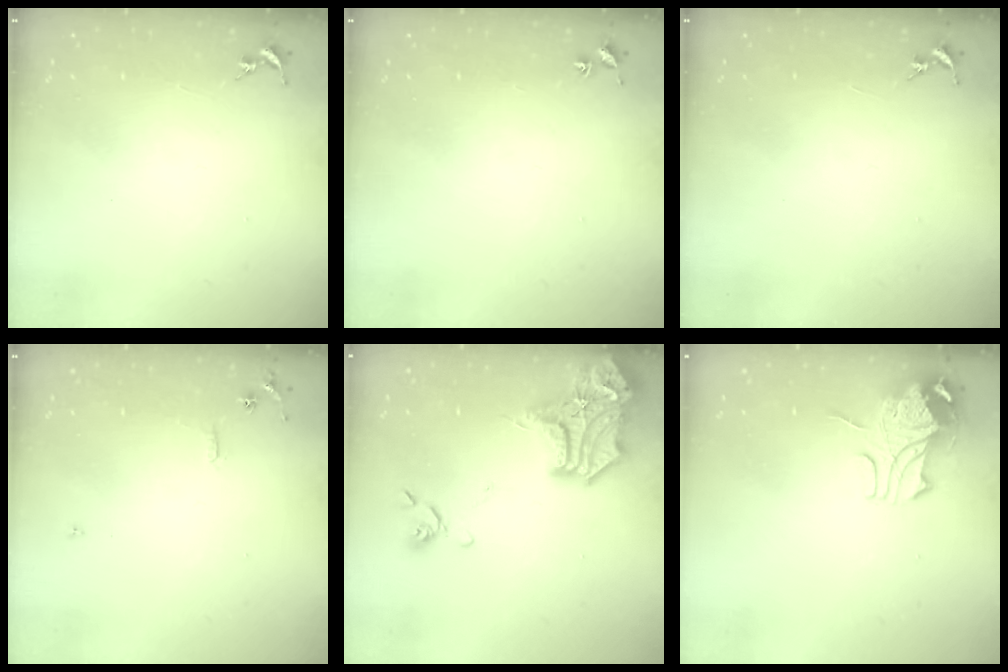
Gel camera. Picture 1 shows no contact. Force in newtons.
{"total": 1.8, "press": 1.8, "slide": 0.2}
{"total": 0.0}
{"total": 5.6, "press": 5.6, "slide": 0.6}
{"total": 19.5, "press": 19.4, "slide": 2.1}
{"total": 9.6, "press": 9.6, "slide": 1.1}